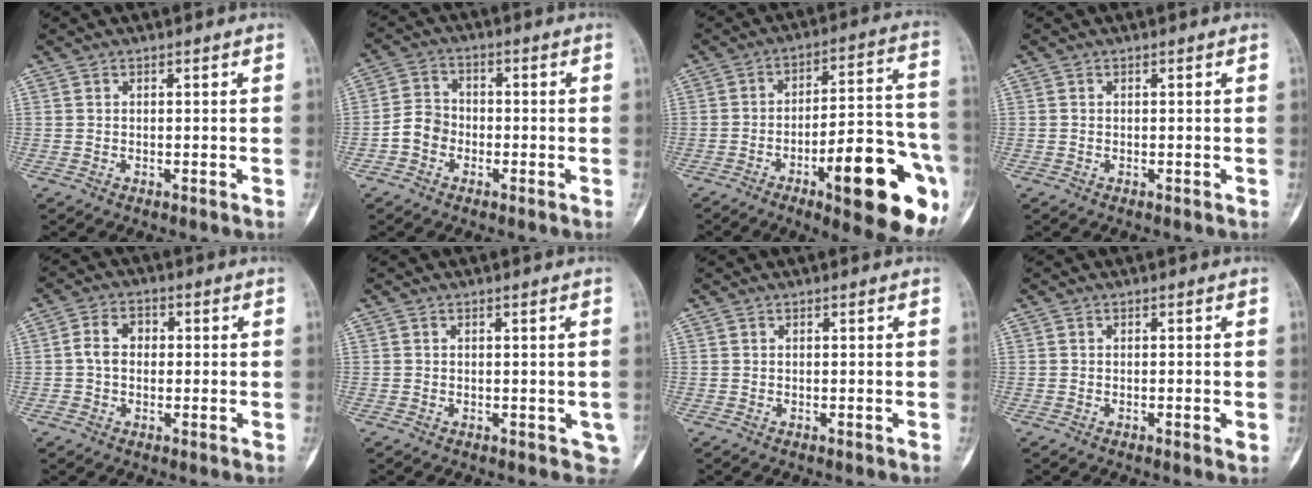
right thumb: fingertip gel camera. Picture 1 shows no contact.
{"total": 5.3, "force": [-1.9, 4.4, 2.3], "torque": [-0.025, 0.021, -0.044]}
{"total": 22.9, "force": [-9.5, 6.5, 19.8], "torque": [-0.217, 0.048, -0.124]}
{"total": 0.0}
{"total": 4.8, "force": [0.0, 3.7, 3.0], "torque": [-0.047, 0.018, -0.006]}
{"total": 2.5, "force": [-0.4, 1.8, 1.7], "torque": [-0.004, 0.001, 0.000]}
{"total": 0.0}
{"total": 1.4, "force": [-0.3, 0.4, 1.4], "torque": [-0.023, -0.004, -0.004]}